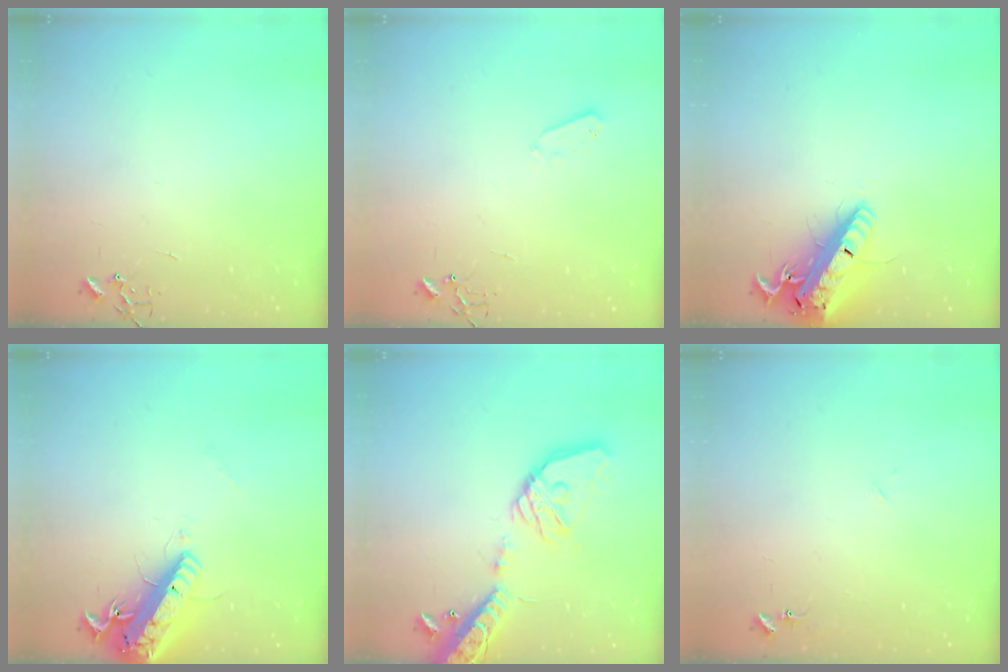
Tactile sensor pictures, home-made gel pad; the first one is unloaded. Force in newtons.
{"total": 3.3, "press": 3.2, "slide": 0.7}
{"total": 21.8, "press": 21.4, "slide": 4.2}
{"total": 18.1, "press": 17.7, "slide": 3.6}
{"total": 21.3, "press": 20.9, "slide": 3.7}
{"total": 7.8, "press": 7.8, "slide": 0.6}